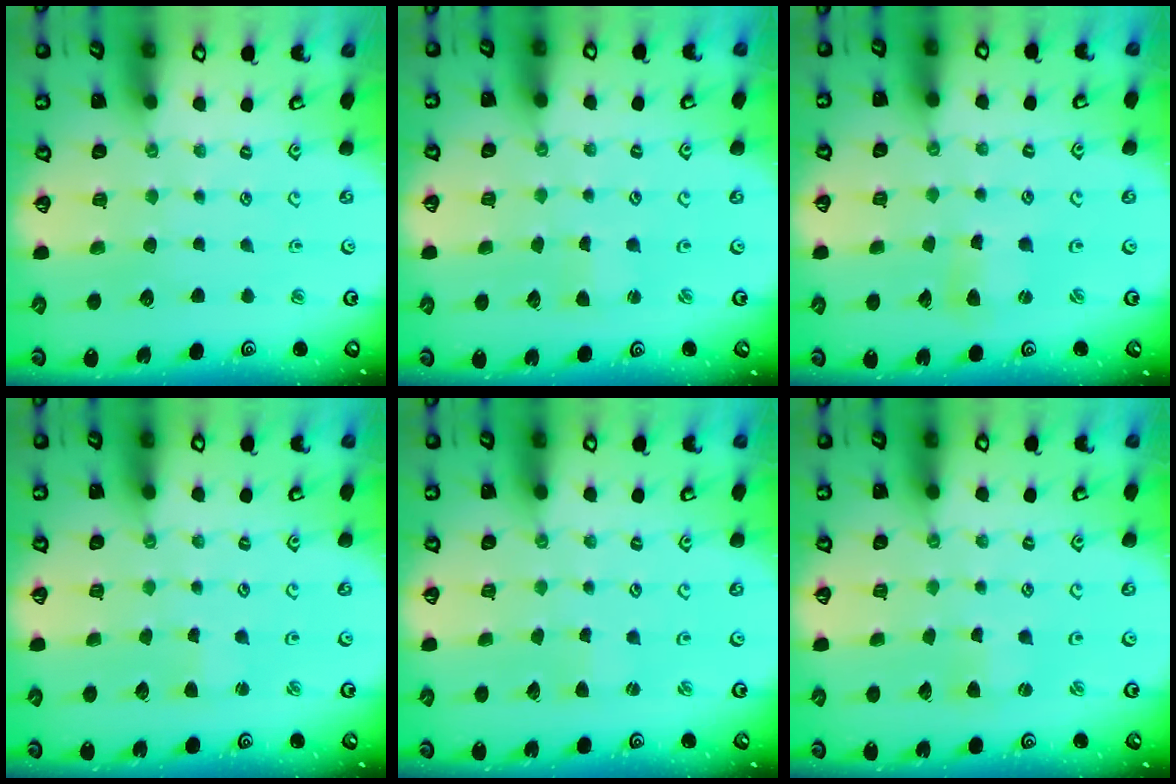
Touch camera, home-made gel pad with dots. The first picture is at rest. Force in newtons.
{"total": 1.0, "press": 1.0, "slide": 0.0}
{"total": 2.5, "press": 2.5, "slide": 0.3}
{"total": 1.6, "press": 1.6, "slide": 0.3}
{"total": 0.0}
{"total": 1.0, "press": 1.0, "slide": 0.1}